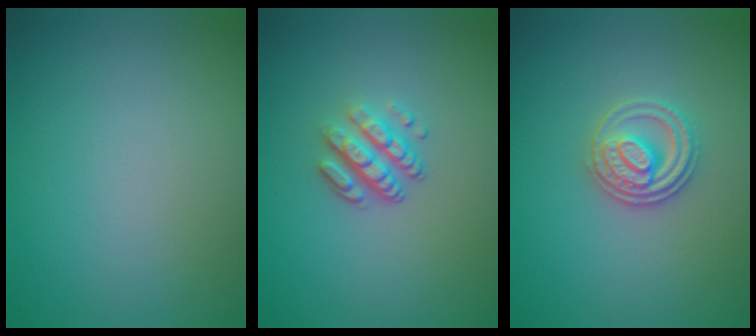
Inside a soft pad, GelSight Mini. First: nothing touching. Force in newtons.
{"total": 3.3, "press": 2.4, "slide": 2.2}
{"total": 3.0, "press": 2.8, "slide": 0.9}